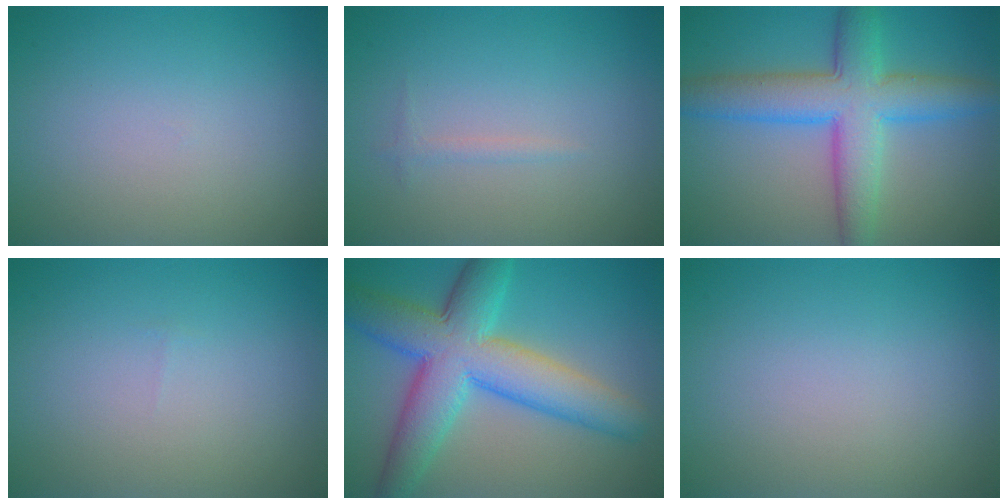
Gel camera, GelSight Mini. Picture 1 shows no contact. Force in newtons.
{"total": 0.7, "press": 0.7, "slide": 0.1}
{"total": 7.6, "press": 7.6, "slide": 0.4}
{"total": 0.0}
{"total": 9.8, "press": 9.8, "slide": 0.1}
{"total": 0.0}